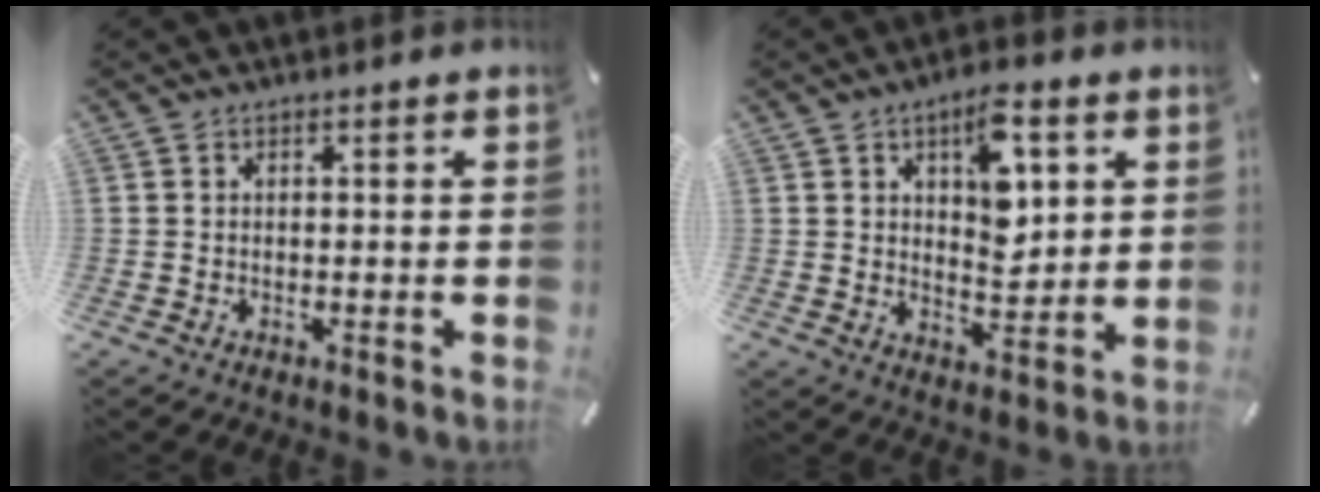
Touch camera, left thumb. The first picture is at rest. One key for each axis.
{"total": 11.0, "fx": 4.6, "fy": 6.4, "fz": 7.7, "tx": -0.096, "ty": -0.020, "tz": 0.075}